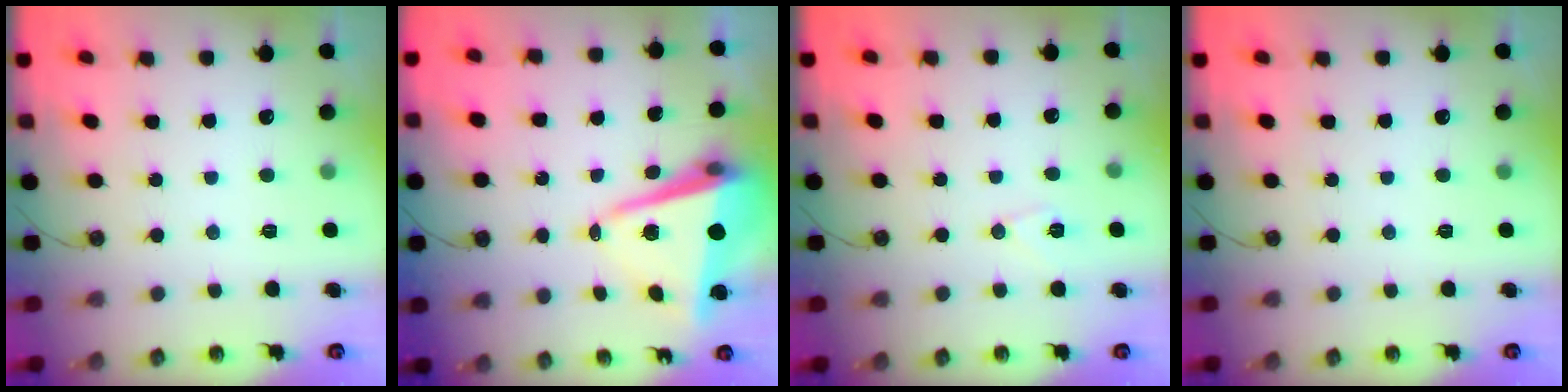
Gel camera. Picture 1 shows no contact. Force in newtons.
{"total": 10.2, "press": 10.2, "slide": 0.8}
{"total": 6.8, "press": 6.4, "slide": 2.4}
{"total": 0.0}